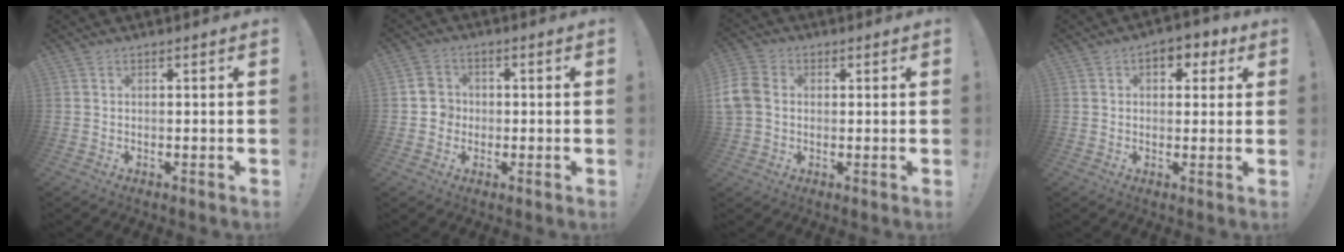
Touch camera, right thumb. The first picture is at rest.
{"total": 5.8, "force": [-0.7, 5.6, 1.6], "torque": [-0.026, 0.017, -0.008]}
{"total": 9.6, "force": [0.7, 7.7, 5.8], "torque": [-0.138, 0.008, 0.018]}
{"total": 5.6, "force": [2.0, 3.9, 3.5], "torque": [-0.025, -0.006, 0.029]}